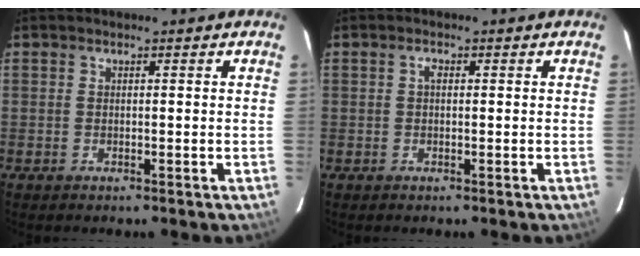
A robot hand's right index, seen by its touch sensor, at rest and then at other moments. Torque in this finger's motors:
{"motor_torque": [0.20, -0.02, 0.10, 0.03]}